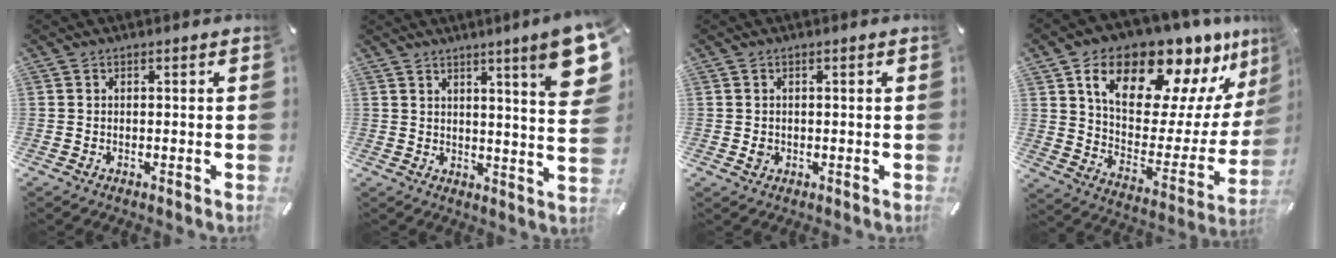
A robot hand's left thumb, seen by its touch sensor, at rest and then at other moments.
{"total": 12.9, "force": [6.9, 1.1, 10.8], "torque": [-0.156, -0.044, 0.107]}
{"total": 1.2, "force": [-0.1, 1.1, 0.5], "torque": [-0.011, 0.004, -0.002]}
{"total": 20.2, "force": [14.4, 9.8, 10.2], "torque": [-0.171, -0.103, 0.244]}